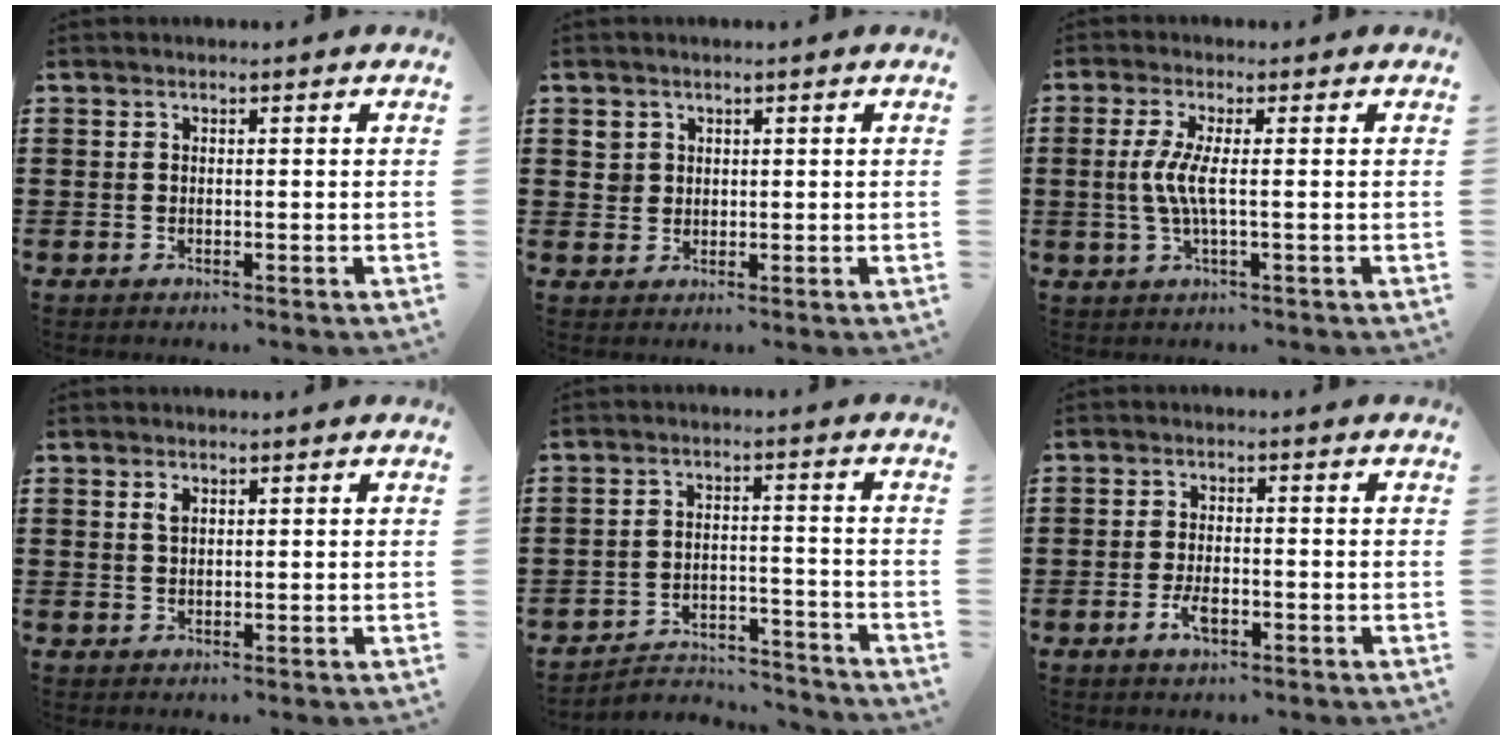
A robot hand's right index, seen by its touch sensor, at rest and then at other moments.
{"total": 2.4, "force": [1.1, 2.1, 0.2], "torque": [-0.014, 0.010, 0.020]}
{"total": 4.4, "force": [-0.1, 0.2, 4.4], "torque": [-0.102, -0.012, -0.012]}
{"total": 1.4, "force": [0.8, 0.7, 1.0], "torque": [-0.022, 0.005, 0.013]}
{"total": 4.0, "force": [-3.8, 0.9, 0.7], "torque": [-0.014, 0.008, -0.078]}
{"total": 3.7, "force": [-1.5, 1.4, 3.0], "torque": [-0.067, -0.004, -0.030]}